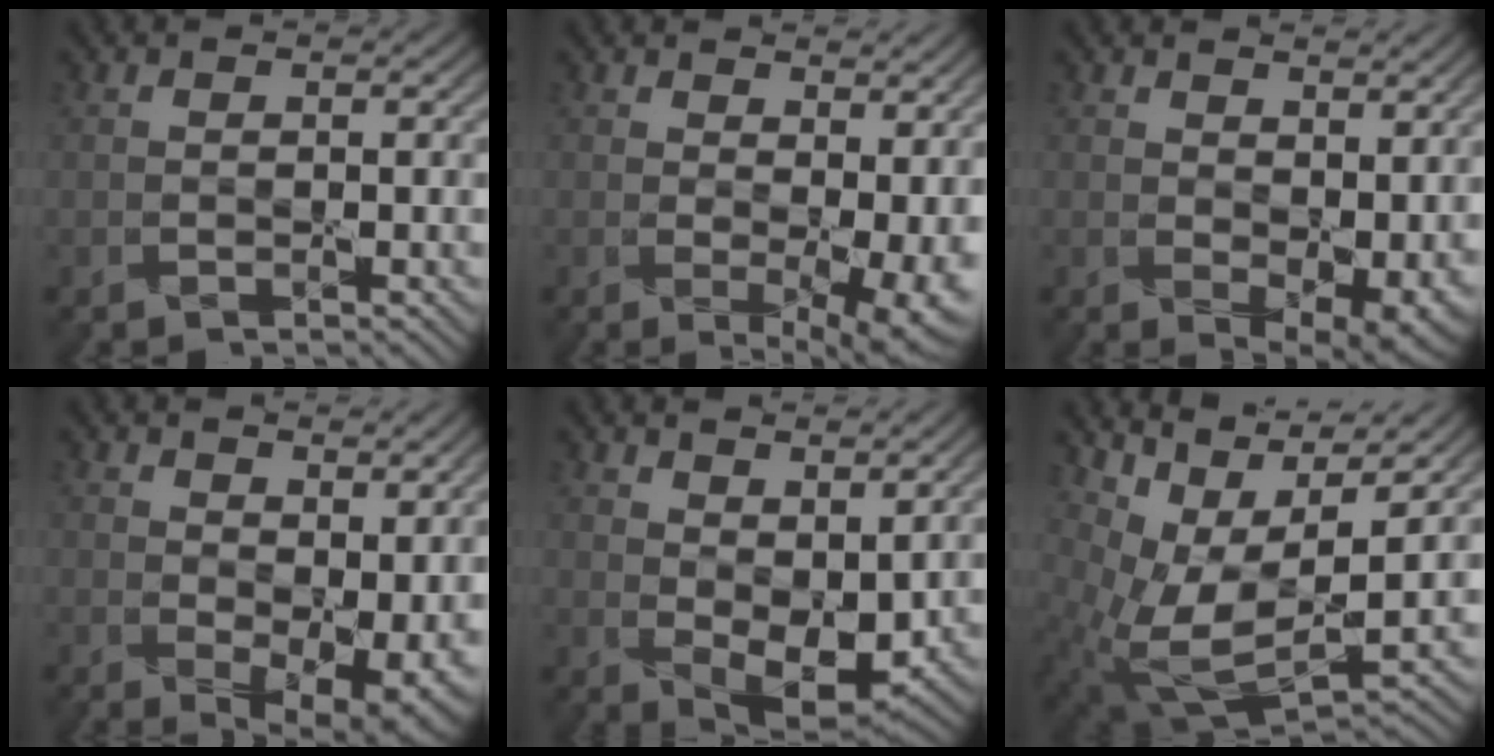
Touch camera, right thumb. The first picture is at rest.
{"total": 8.0, "force": [1.4, 4.1, 6.7], "torque": [-0.092, -0.019, 0.044]}
{"total": 7.2, "force": [1.3, 4.4, 5.5], "torque": [-0.088, -0.027, 0.042]}
{"total": 9.3, "force": [1.6, 5.7, 7.2], "torque": [-0.116, -0.031, 0.054]}
{"total": 7.3, "force": [2.4, 4.0, 5.6], "torque": [-0.105, -0.011, 0.050]}
{"total": 9.7, "force": [4.3, 4.1, 7.7], "torque": [-0.172, -0.001, 0.090]}